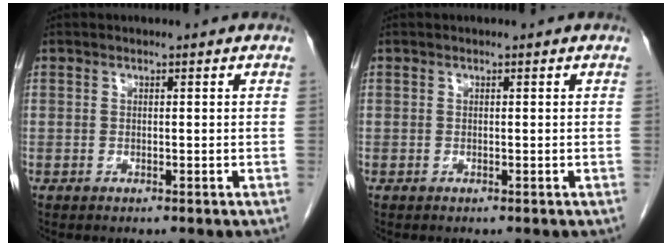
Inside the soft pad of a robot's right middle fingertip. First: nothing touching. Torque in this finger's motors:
{"motor_torque": [-0.01, 0.00, -0.01, 0.00]}